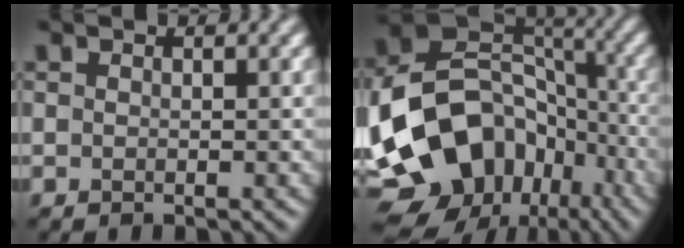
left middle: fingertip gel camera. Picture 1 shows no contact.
{"total": 16.3, "force": [-7.1, 11.9, 8.5], "torque": [-0.164, 0.016, -0.126]}